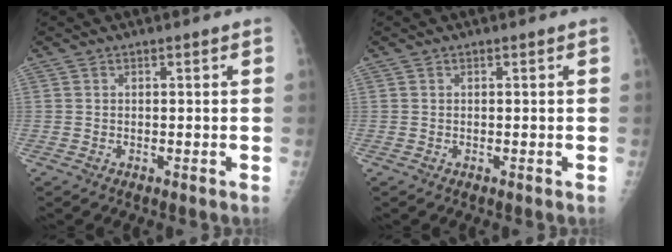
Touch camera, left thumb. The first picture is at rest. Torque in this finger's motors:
{"motor_torque": [0.00, 0.00, -0.02, -0.02, 0.00]}